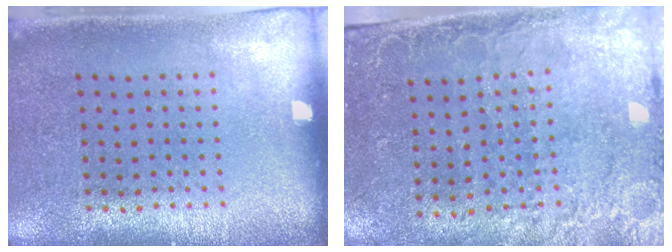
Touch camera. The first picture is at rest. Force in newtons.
{"total": 2.6, "press": 2.2, "slide": 1.2}